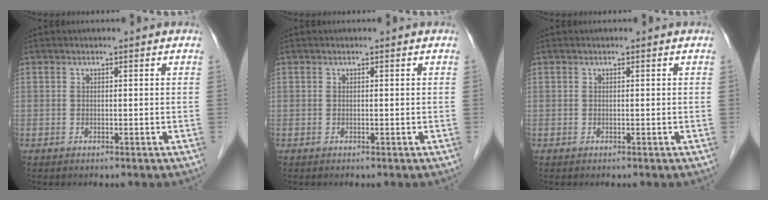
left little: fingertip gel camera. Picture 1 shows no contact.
{"total": 0.0}
{"total": 0.0}